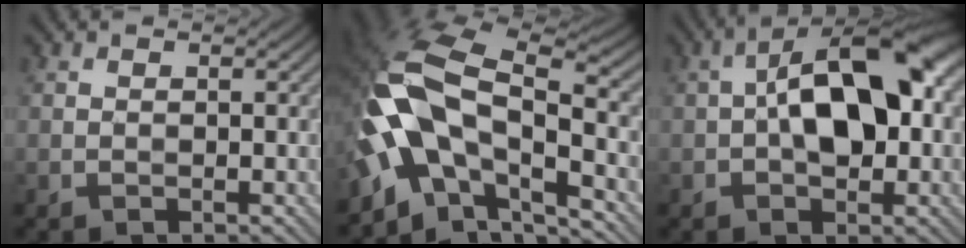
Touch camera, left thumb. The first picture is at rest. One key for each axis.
{"total": 15.0, "fx": -4.2, "fy": 7.9, "fz": 12.0, "tx": -0.237, "ty": -0.003, "tz": -0.087}
{"total": 12.4, "fx": 0.6, "fy": 6.5, "fz": 10.6, "tx": -0.161, "ty": 0.025, "tz": -0.001}